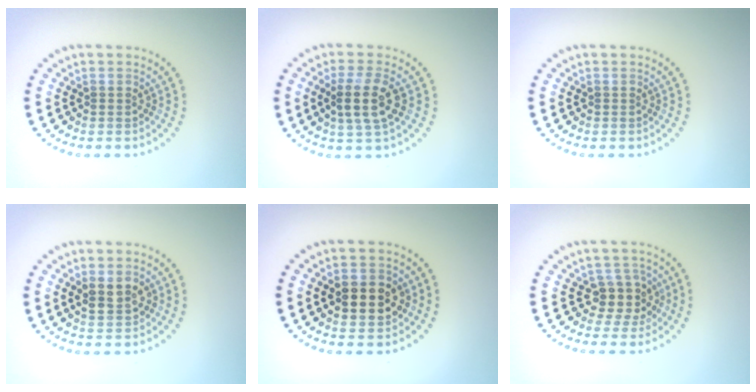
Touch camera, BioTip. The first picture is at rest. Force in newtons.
{"total": 4.0, "press": 3.7, "slide": 1.5}
{"total": 0.0}
{"total": 2.4, "press": 2.4, "slide": 0.3}
{"total": 4.6, "press": 4.6, "slide": 0.3}
{"total": 3.0, "press": 2.5, "slide": 1.6}